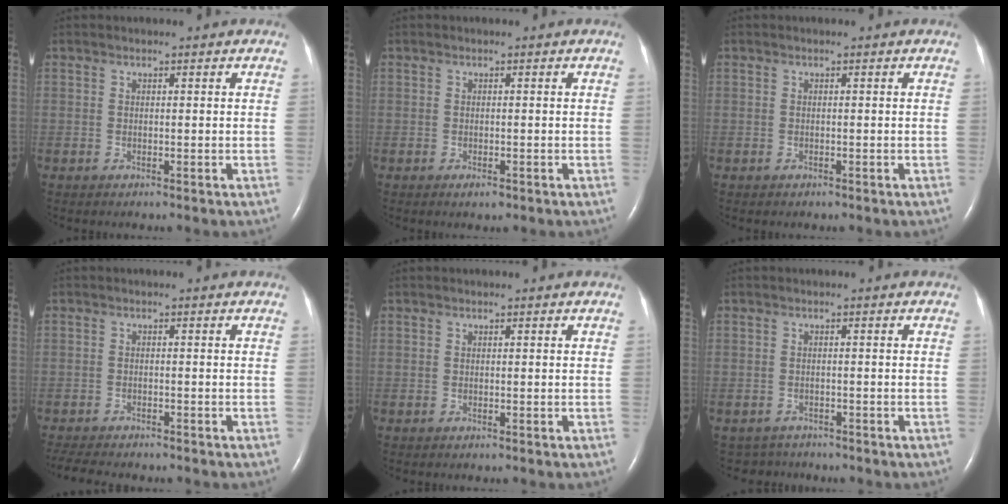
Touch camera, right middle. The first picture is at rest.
{"total": 1.0, "force": [-0.6, 0.3, 0.7], "torque": [-0.013, -0.002, -0.006]}
{"total": 0.0}
{"total": 8.1, "force": [-7.1, 1.8, 3.4], "torque": [-0.058, -0.008, -0.104]}
{"total": 0.0}
{"total": 3.2, "force": [-2.9, 1.2, -0.7], "torque": [0.005, -0.001, -0.044]}